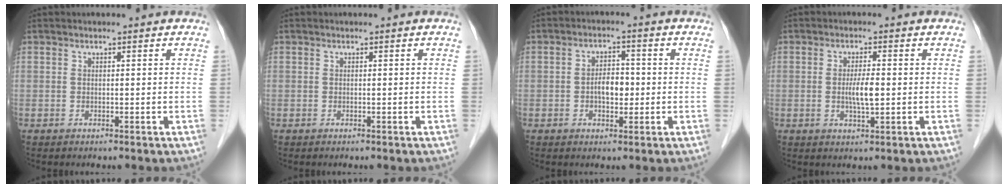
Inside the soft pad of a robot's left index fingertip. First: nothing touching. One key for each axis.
{"total": 0.0}
{"total": 3.8, "fx": -0.7, "fy": 2.1, "fz": 3.1, "tx": -0.056, "ty": 0.006, "tz": -0.011}
{"total": 3.6, "fx": -0.4, "fy": 0.5, "fz": 3.6, "tx": -0.069, "ty": -0.006, "tz": -0.005}